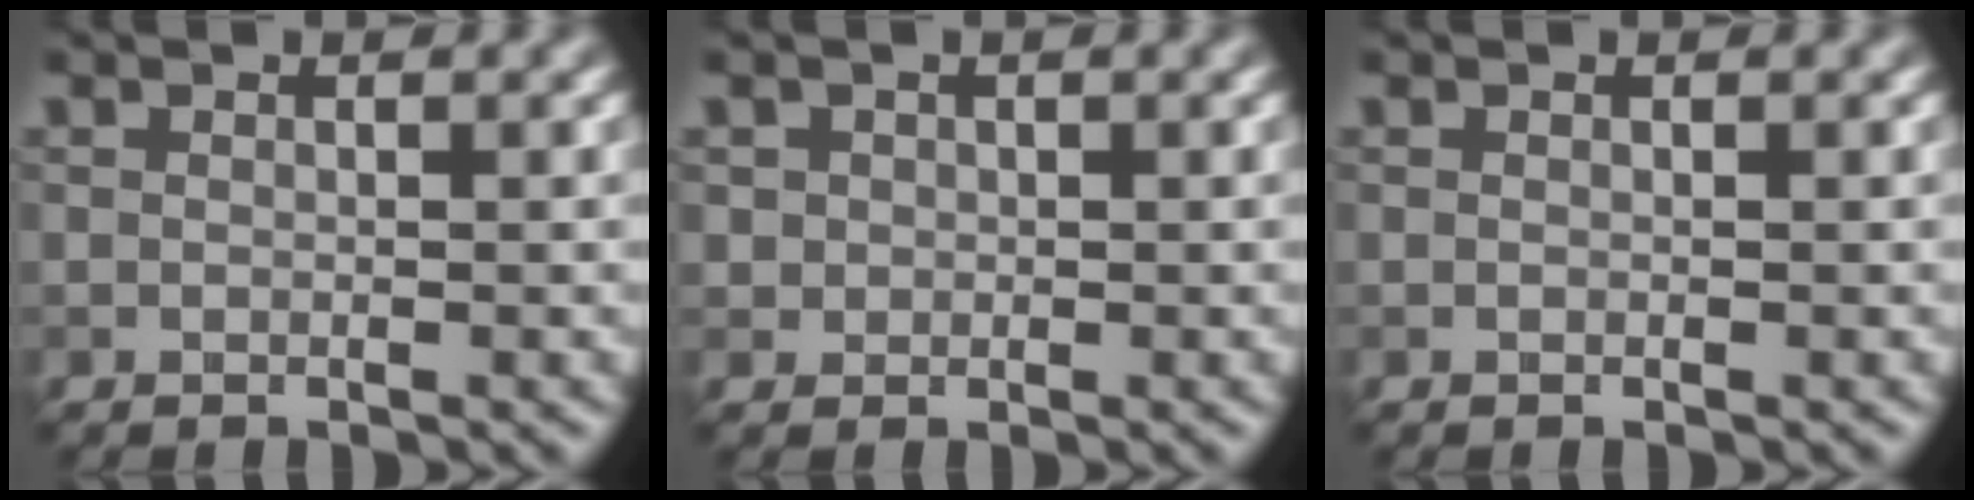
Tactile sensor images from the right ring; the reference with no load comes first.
{"total": 1.1, "force": [0.2, 1.1, 0.2], "torque": [0.008, -0.004, 0.006]}
{"total": 0.0}